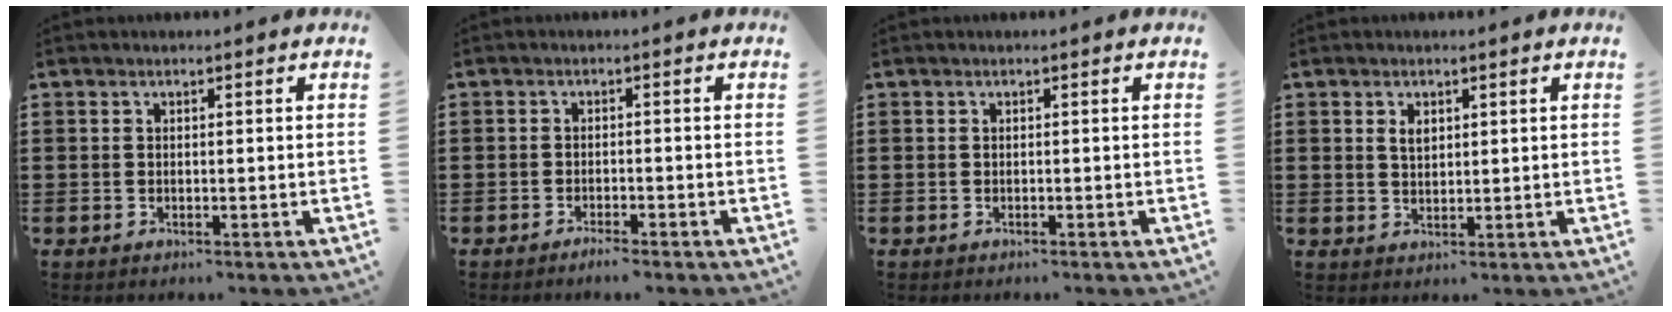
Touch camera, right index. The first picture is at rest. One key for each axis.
{"total": 1.7, "fx": -1.6, "fy": -0.1, "fz": 0.6, "tx": -0.011, "ty": -0.003, "tz": -0.029}
{"total": 0.0}
{"total": 2.0, "fx": 0.9, "fy": 1.2, "fz": 1.3, "tx": -0.029, "ty": 0.004, "tz": 0.016}